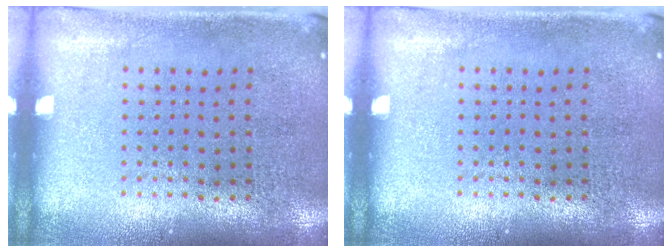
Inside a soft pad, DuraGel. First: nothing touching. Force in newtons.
{"total": 0.0}